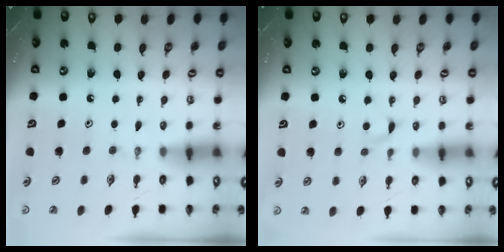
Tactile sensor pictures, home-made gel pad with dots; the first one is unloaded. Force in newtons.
{"total": 4.2, "press": 4.2, "slide": 0.5}